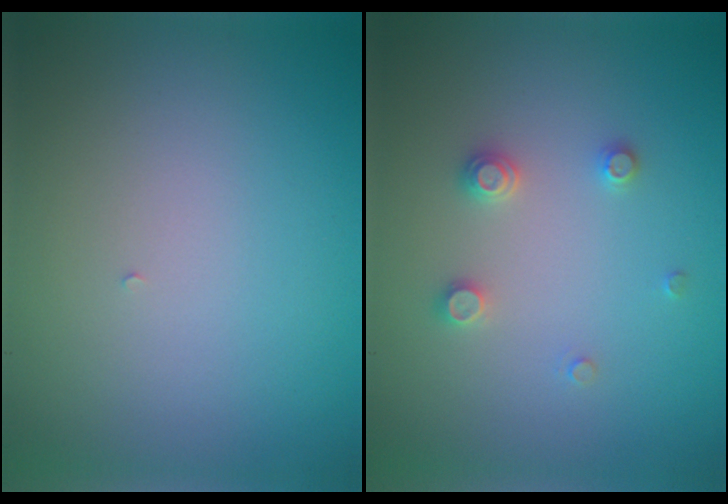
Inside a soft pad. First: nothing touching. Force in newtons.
{"total": 1.8, "press": 1.7, "slide": 0.3}